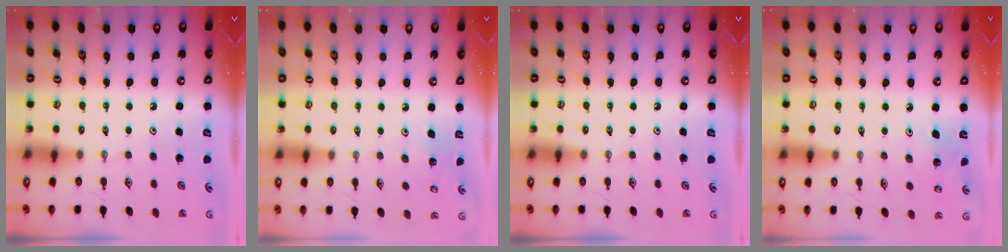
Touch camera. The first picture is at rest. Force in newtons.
{"total": 3.7, "press": 3.7, "slide": 0.2}
{"total": 0.0}
{"total": 3.8, "press": 3.7, "slide": 0.4}